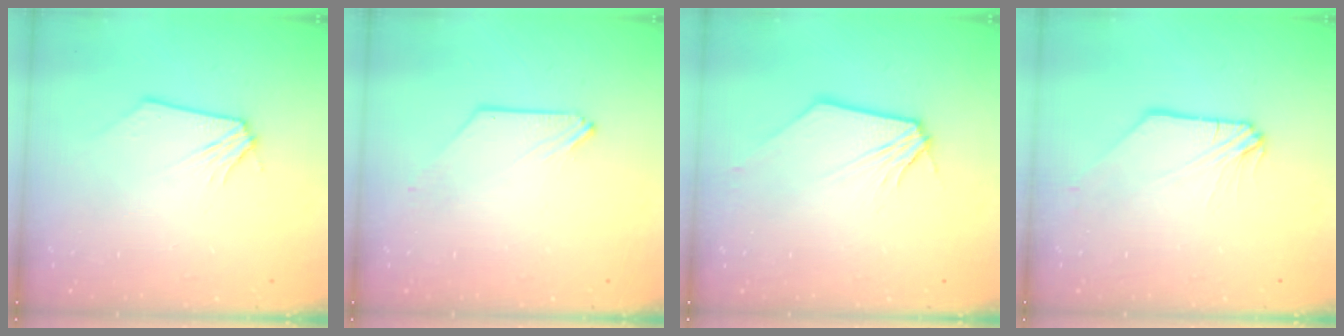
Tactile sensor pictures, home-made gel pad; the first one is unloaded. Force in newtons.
{"total": 0.0}
{"total": 0.7, "press": 0.7, "slide": 0.2}
{"total": 0.0}